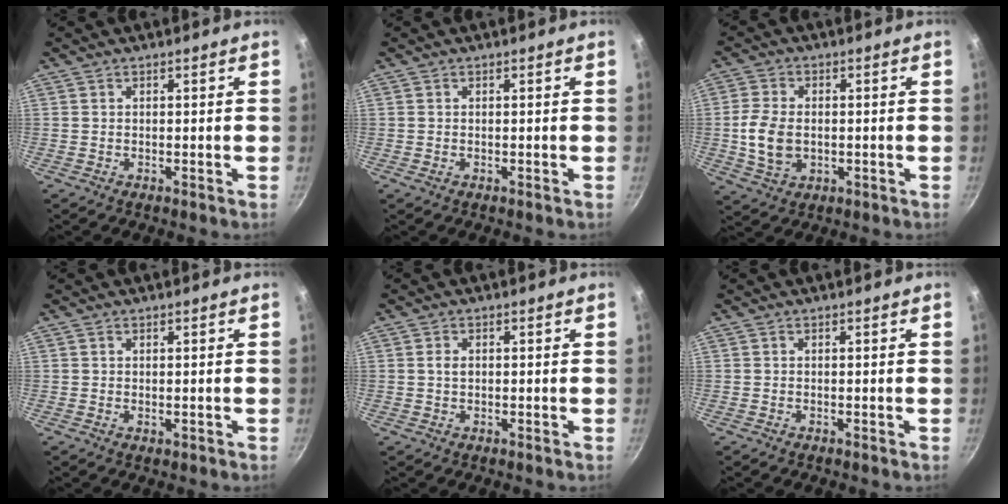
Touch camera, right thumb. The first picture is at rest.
{"total": 0.0}
{"total": 8.3, "force": [-0.4, 5.7, 6.1], "torque": [-0.115, 0.002, -0.005]}
{"total": 0.7, "force": [0.3, 0.4, 0.5], "torque": [-0.004, -0.001, 0.004]}
{"total": 1.6, "force": [0.1, 1.1, 1.1], "torque": [-0.018, 0.004, 0.001]}
{"total": 0.0}